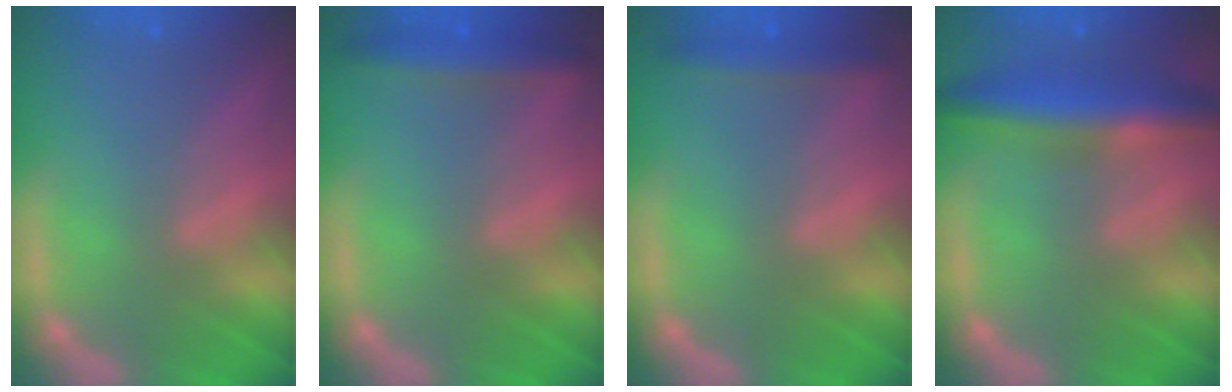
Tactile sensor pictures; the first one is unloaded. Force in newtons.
{"total": 3.4}
{"total": 2.4}
{"total": 6.5}